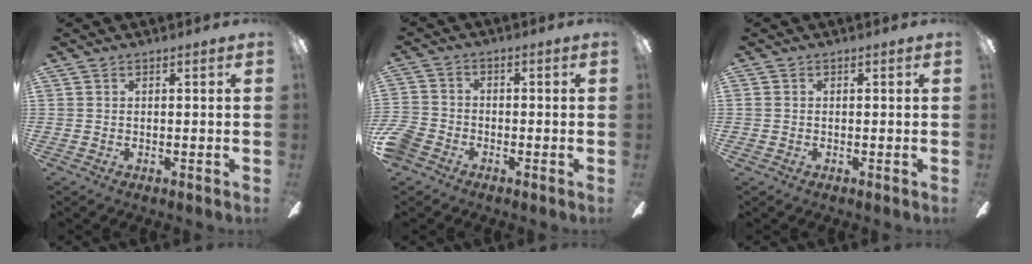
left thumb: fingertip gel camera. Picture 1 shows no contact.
{"total": 5.8, "force": [-3.4, 4.0, 2.4], "torque": [-0.060, 0.018, -0.068]}
{"total": 0.6, "force": [-0.2, 0.5, 0.3], "torque": [-0.005, 0.005, -0.005]}